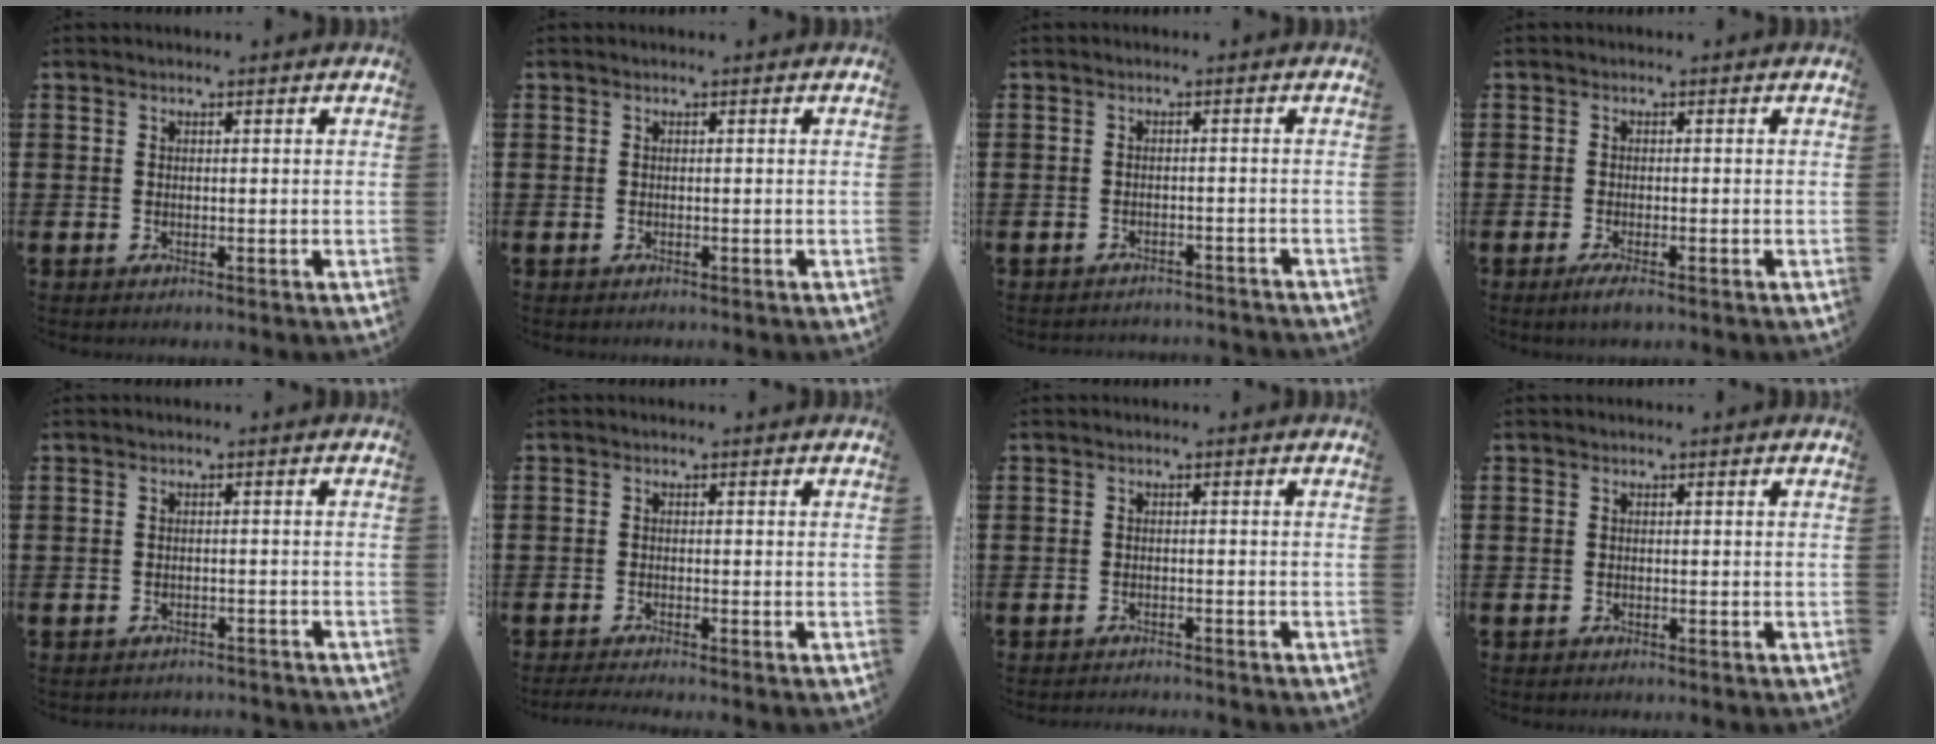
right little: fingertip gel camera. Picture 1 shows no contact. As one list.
[{"total": 0.0}, {"total": 1.4, "force": [-1.4, -0.1, -0.1], "torque": [-0.002, 0.003, -0.029]}, {"total": 1.6, "force": [-0.8, 0.2, 1.4], "torque": [-0.023, -0.002, -0.015]}, {"total": 1.1, "force": [-1.1, 0.0, -0.1], "torque": [-0.001, 0.001, -0.023]}, {"total": 1.1, "force": [-0.8, 0.0, 0.7], "torque": [-0.011, -0.001, -0.015]}, {"total": 0.9, "force": [-0.9, -0.1, -0.1], "torque": [0.000, 0.000, -0.019]}, {"total": 0.0}]